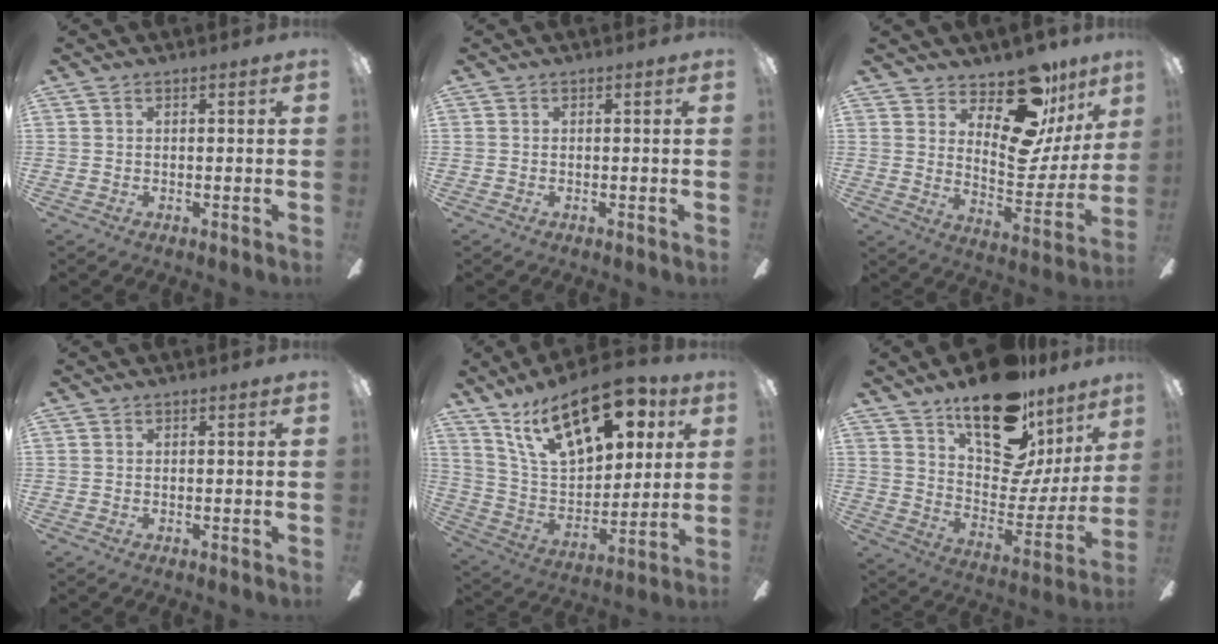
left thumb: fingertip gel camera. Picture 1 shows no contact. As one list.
[{"total": 0.0}, {"total": 17.8, "force": [12.8, 7.8, 9.7], "torque": [-0.122, -0.100, 0.216]}, {"total": 0.0}, {"total": 23.1, "force": [12.8, 11.5, 15.5], "torque": [-0.267, -0.049, 0.227]}, {"total": 21.8, "force": [15.1, 9.8, 12.3], "torque": [-0.178, -0.105, 0.264]}]